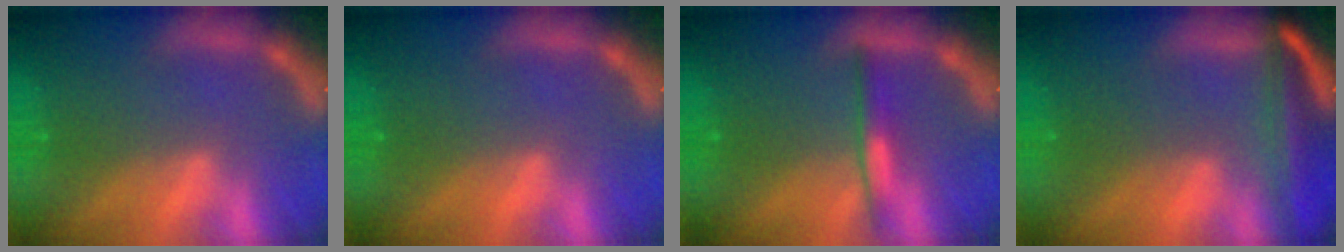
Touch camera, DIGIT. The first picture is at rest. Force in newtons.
{"total": 0.0}
{"total": 2.5}
{"total": 9.0}